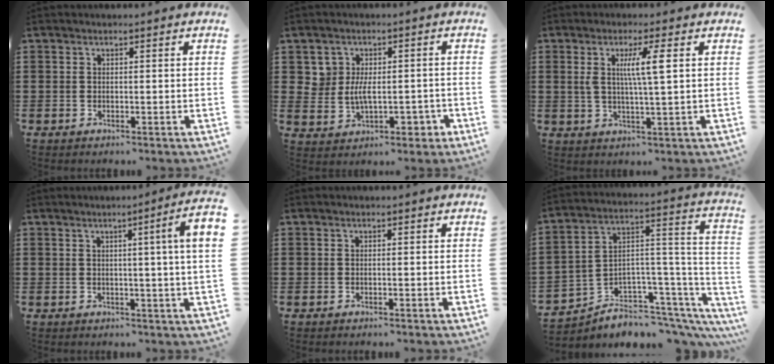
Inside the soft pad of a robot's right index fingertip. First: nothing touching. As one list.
[{"total": 4.9, "force": [0.0, 3.8, 3.2], "torque": [-0.071, 0.010, 0.000]}, {"total": 5.8, "force": [1.4, 0.4, 5.6], "torque": [-0.110, -0.001, 0.018]}, {"total": 4.9, "force": [1.0, -0.8, 4.7], "torque": [-0.079, -0.012, 0.011]}, {"total": 0.0}, {"total": 3.9, "force": [-2.5, 2.8, 0.8], "torque": [-0.023, -0.021, -0.045]}]